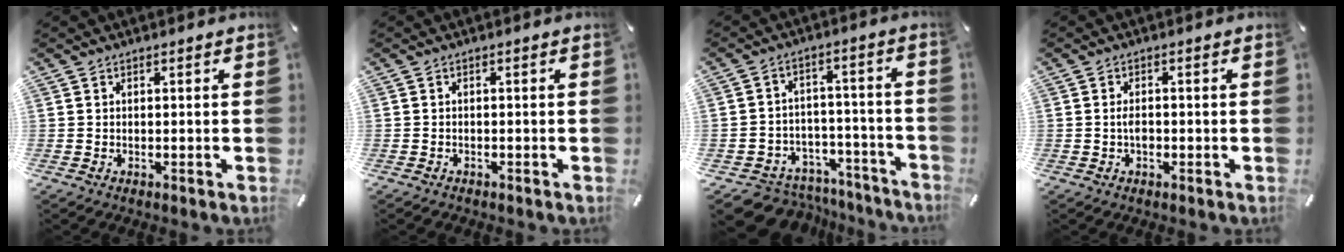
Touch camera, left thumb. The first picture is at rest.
{"total": 0.7, "force": [-0.6, 0.4, 0.2], "torque": [-0.004, 0.002, -0.014]}
{"total": 6.8, "force": [-3.6, 5.7, 1.2], "torque": [-0.020, 0.021, -0.056]}
{"total": 2.3, "force": [-0.5, 1.3, 1.8], "torque": [-0.034, 0.004, -0.010]}